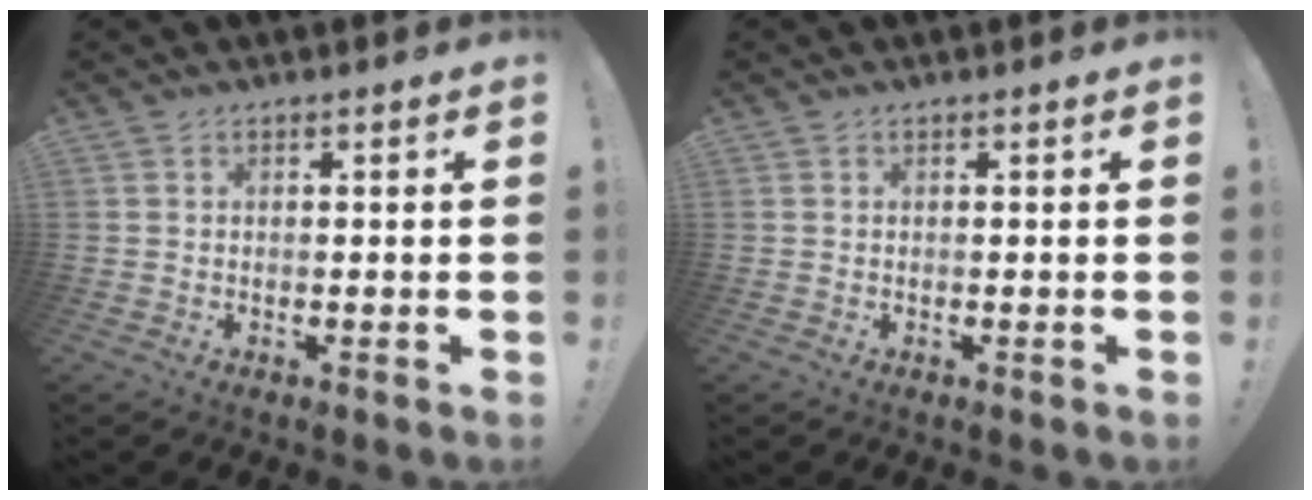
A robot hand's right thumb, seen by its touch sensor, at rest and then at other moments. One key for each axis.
{"total": 0.0}